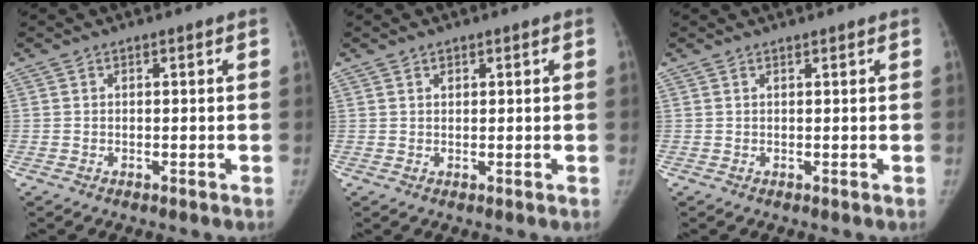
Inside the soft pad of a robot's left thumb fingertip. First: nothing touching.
{"total": 1.0, "force": [0.7, 0.7, 0.4], "torque": [0.000, -0.003, 0.010]}
{"total": 0.7, "force": [0.7, 0.0, 0.2], "torque": [-0.001, 0.006, 0.013]}